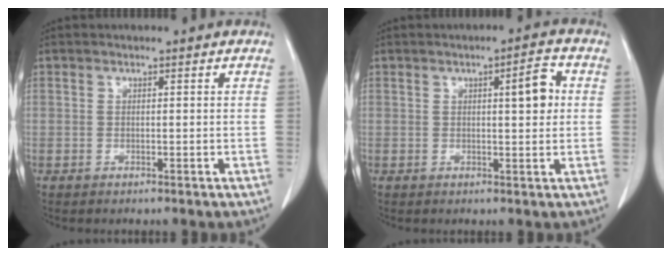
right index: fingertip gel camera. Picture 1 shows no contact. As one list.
[{"total": 4.4, "force": [0.9, 0.9, 4.2], "torque": [-0.059, 0.005, 0.010]}]